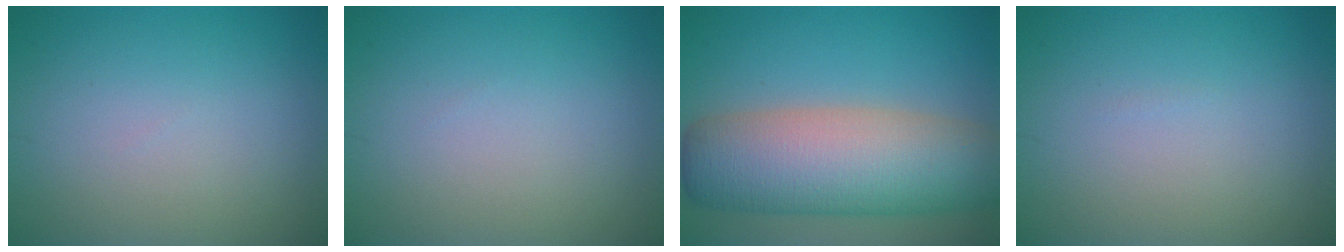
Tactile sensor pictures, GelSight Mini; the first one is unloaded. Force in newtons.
{"total": 0.0}
{"total": 11.3, "press": 11.3, "slide": 0.2}
{"total": 0.0}